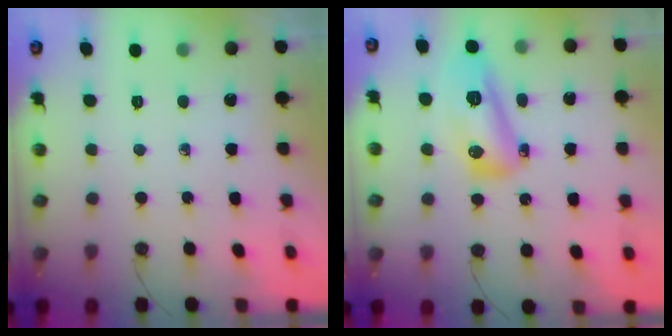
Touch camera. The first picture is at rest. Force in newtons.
{"total": 11.9, "press": 11.8, "slide": 1.0}